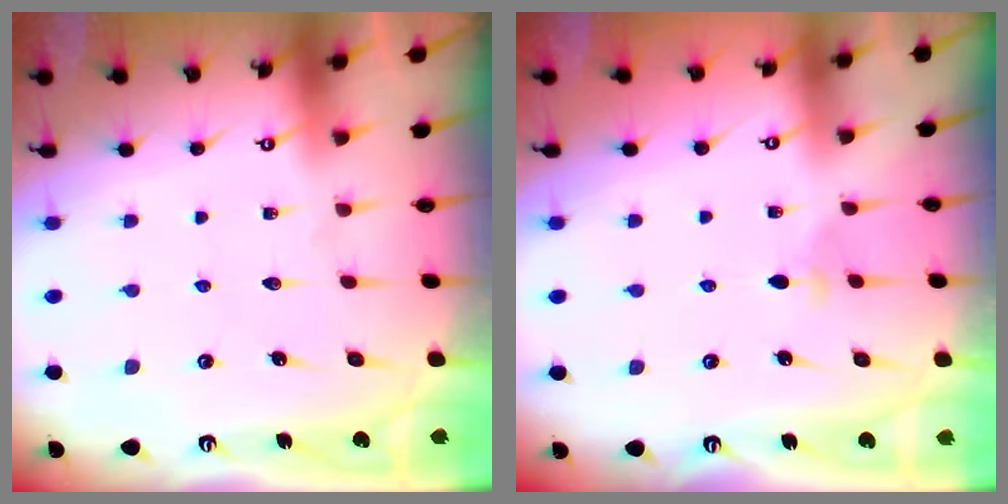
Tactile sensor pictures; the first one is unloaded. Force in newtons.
{"total": 2.7, "press": 2.6, "slide": 0.6}